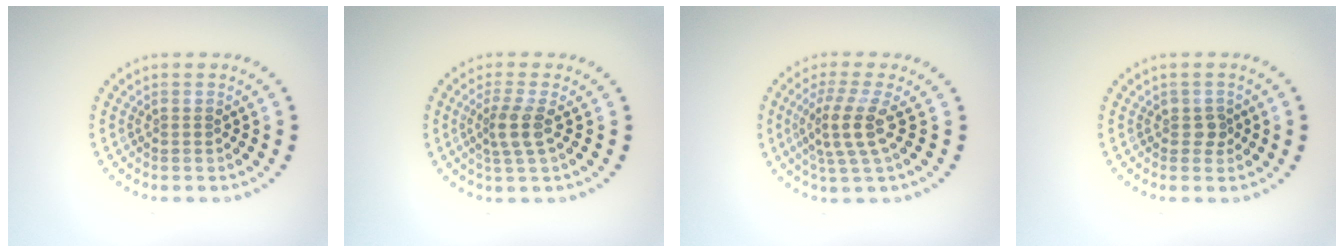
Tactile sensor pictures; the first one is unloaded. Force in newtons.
{"total": 2.4, "press": 1.9, "slide": 1.5}
{"total": 3.6, "press": 2.9, "slide": 2.0}
{"total": 1.0, "press": 0.9, "slide": 0.4}